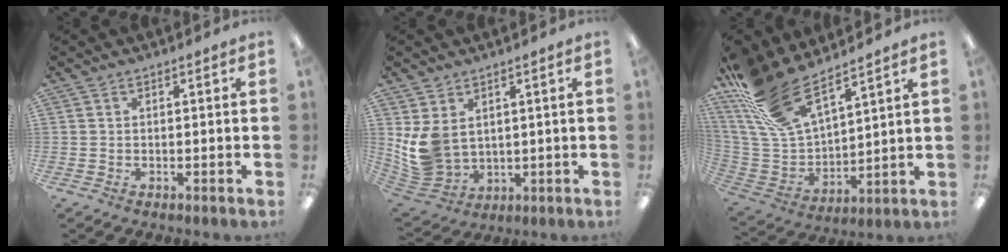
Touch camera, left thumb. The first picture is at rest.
{"total": 9.6, "force": [2.3, 7.5, 5.7], "torque": [-0.142, -0.016, 0.048]}
{"total": 19.4, "force": [14.5, 7.0, 10.8], "torque": [-0.265, -0.092, 0.262]}